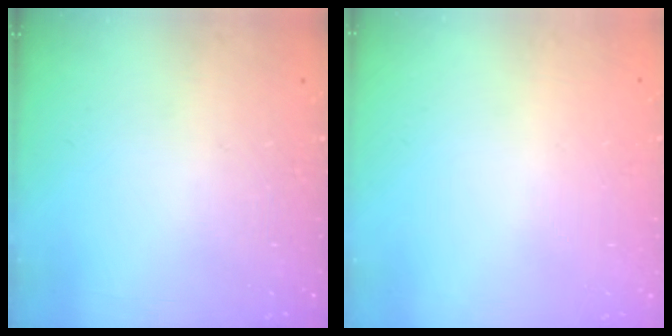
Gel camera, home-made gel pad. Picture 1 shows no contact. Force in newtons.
{"total": 0.0}